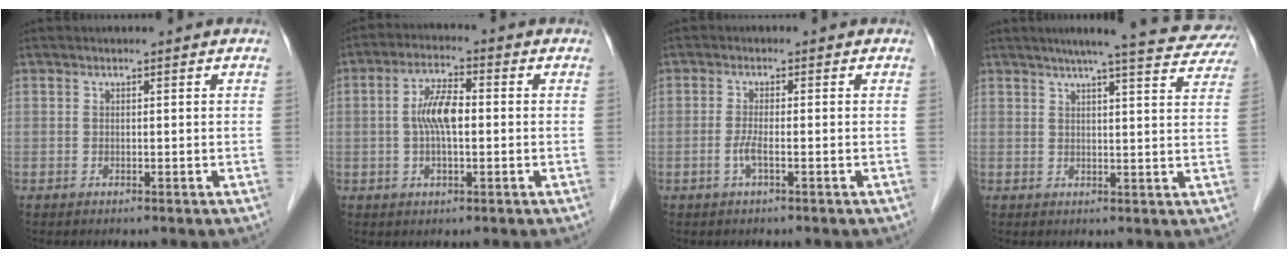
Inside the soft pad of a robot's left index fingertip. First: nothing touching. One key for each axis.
{"total": 6.3, "fx": -0.1, "fy": 2.0, "fz": 6.0, "tx": -0.124, "ty": 0.009, "tz": -0.004}
{"total": 2.0, "fx": -0.8, "fy": 0.1, "fz": 1.9, "tx": -0.041, "ty": -0.002, "tz": -0.019}
{"total": 16.6, "fx": 14.6, "fy": 1.8, "fz": 7.7, "tx": -0.099, "ty": 0.008, "tz": 0.167}